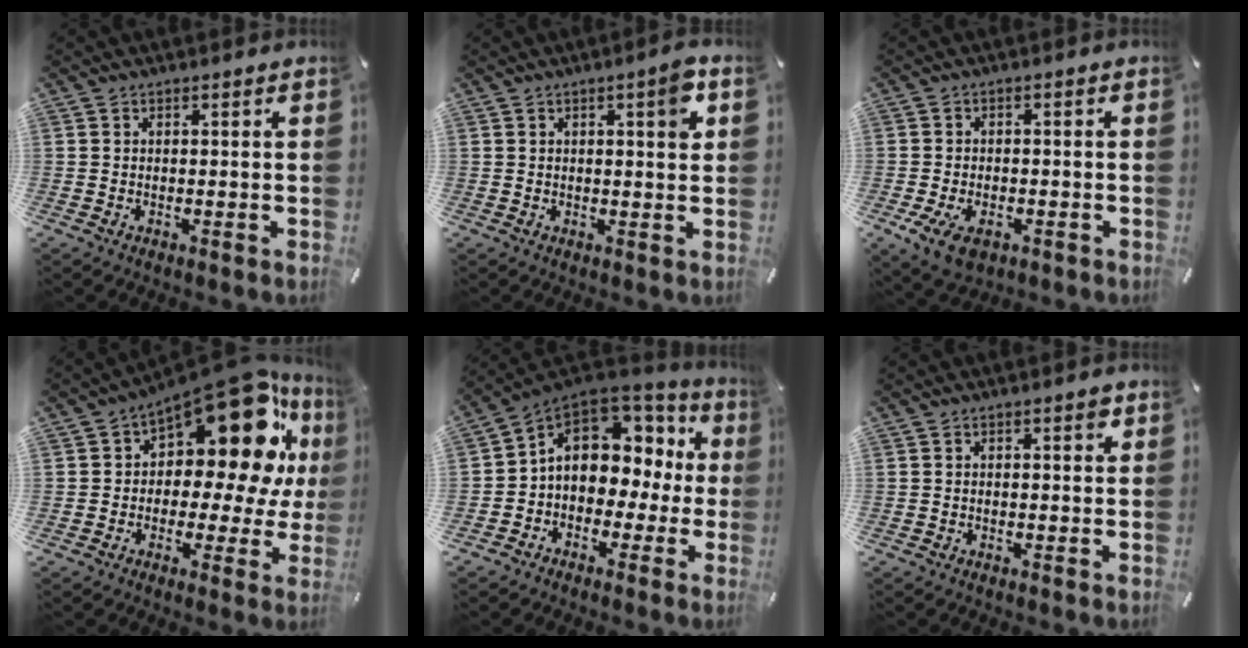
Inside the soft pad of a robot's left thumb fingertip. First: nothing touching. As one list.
[{"total": 5.4, "force": [1.8, 1.3, 4.9], "torque": [-0.065, -0.008, 0.022]}, {"total": 5.8, "force": [-2.7, 3.6, 3.6], "torque": [-0.083, 0.006, -0.050]}, {"total": 19.0, "force": [9.9, 9.2, 13.3], "torque": [-0.185, -0.090, 0.162]}, {"total": 10.4, "force": [2.5, 8.4, 5.4], "torque": [-0.096, -0.012, 0.052]}, {"total": 1.8, "force": [0.4, 0.6, 1.6], "torque": [-0.024, 0.003, 0.003]}]